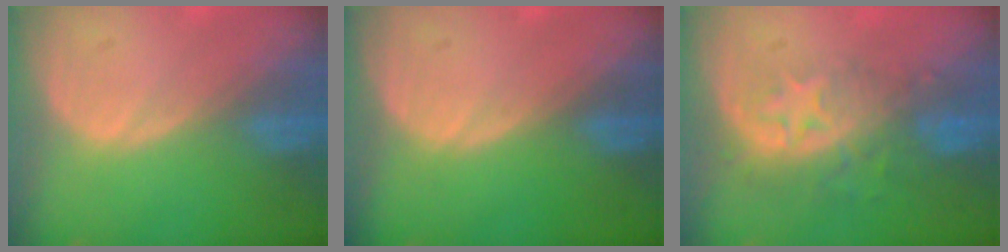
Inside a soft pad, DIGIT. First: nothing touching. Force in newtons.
{"total": 0.0}
{"total": 8.5, "press": 7.3, "slide": 4.4}